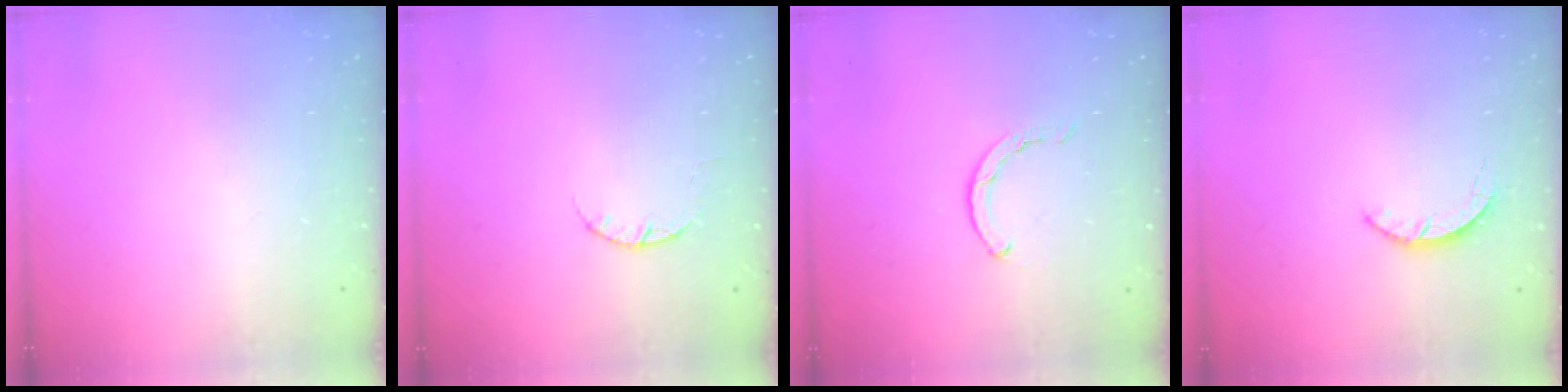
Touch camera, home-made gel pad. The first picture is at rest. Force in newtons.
{"total": 2.4, "press": 2.4, "slide": 0.4}
{"total": 0.5, "press": 0.5, "slide": 0.2}
{"total": 2.2, "press": 2.2, "slide": 0.4}